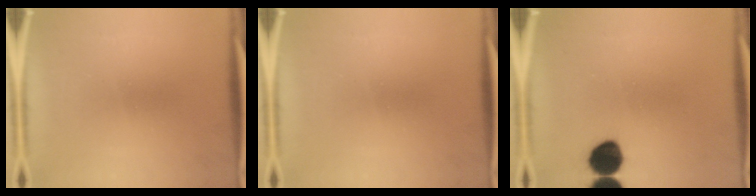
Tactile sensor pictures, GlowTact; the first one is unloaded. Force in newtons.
{"total": 0.0}
{"total": 10.1}